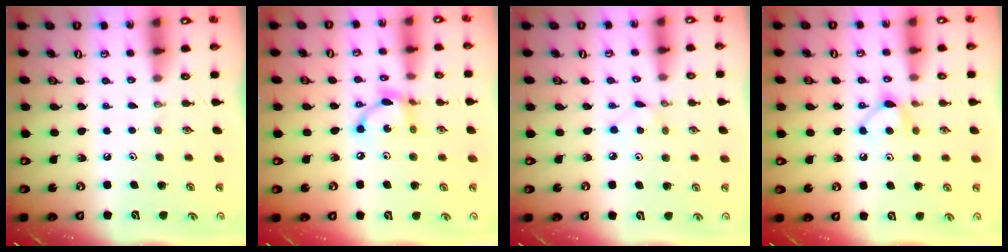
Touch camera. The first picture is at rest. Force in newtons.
{"total": 8.8, "press": 8.8, "slide": 0.3}
{"total": 2.2, "press": 2.2, "slide": 0.3}
{"total": 7.5, "press": 7.4, "slide": 1.0}